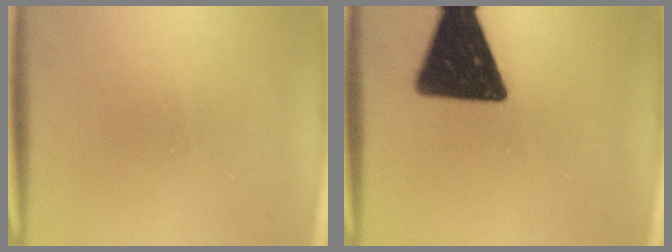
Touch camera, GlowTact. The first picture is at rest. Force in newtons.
{"total": 17.2}